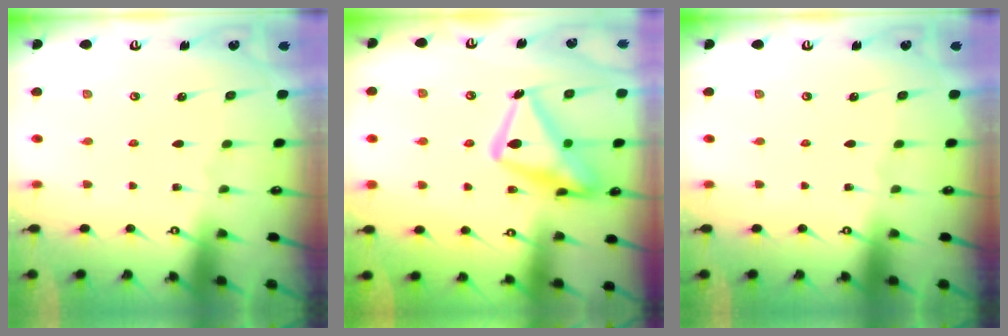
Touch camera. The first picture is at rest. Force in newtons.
{"total": 19.9, "press": 19.8, "slide": 1.6}
{"total": 0.0}